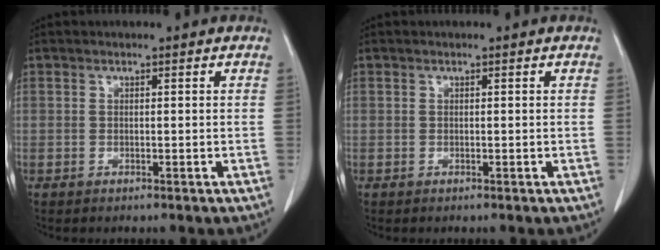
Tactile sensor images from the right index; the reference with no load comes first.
{"total": 0.0}